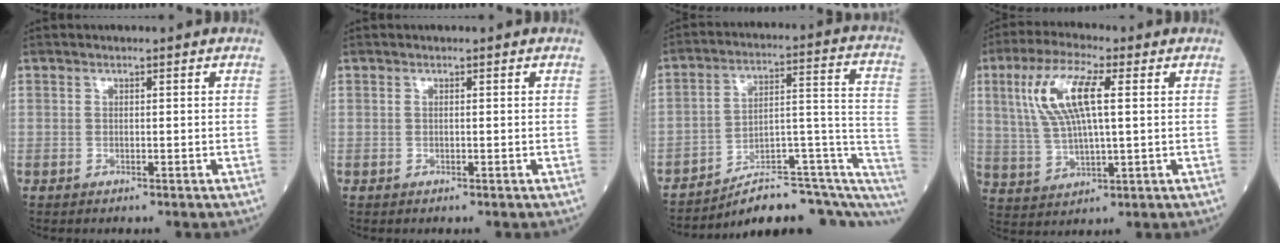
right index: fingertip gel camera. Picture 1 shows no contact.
{"total": 0.0}
{"total": 17.7, "force": [-13.6, 4.6, 10.3], "torque": [-0.075, 0.080, -0.180]}
{"total": 10.9, "force": [3.1, 2.4, 10.2], "torque": [-0.222, 0.015, 0.063]}